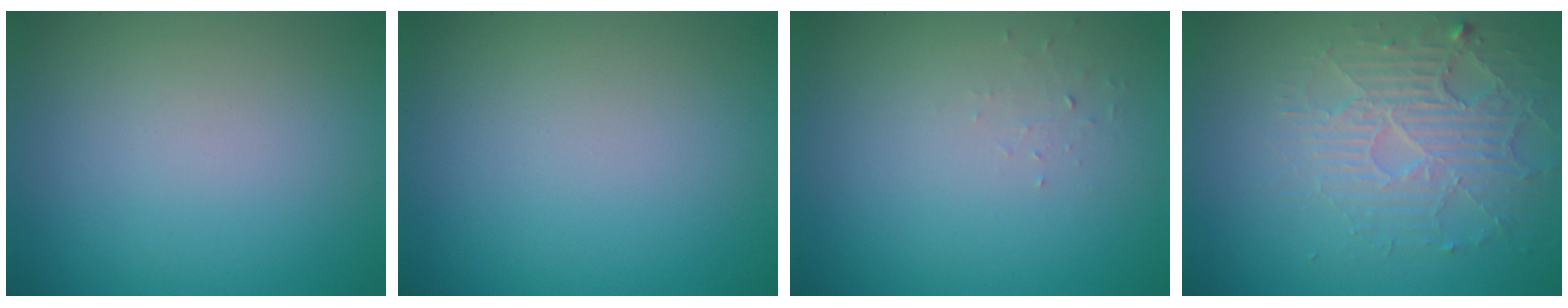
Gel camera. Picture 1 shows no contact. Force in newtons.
{"total": 0.0}
{"total": 0.6, "press": 0.3, "slide": 0.6}
{"total": 3.8, "press": 3.4, "slide": 1.8}